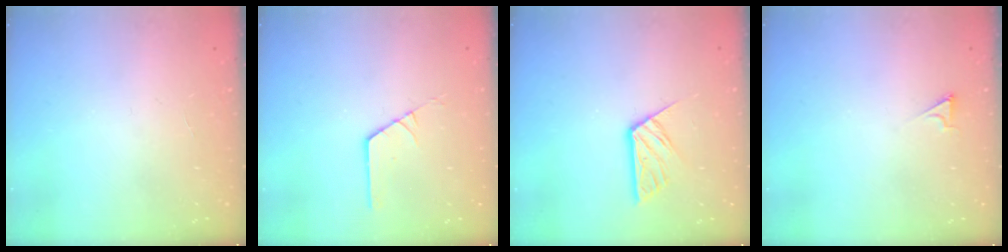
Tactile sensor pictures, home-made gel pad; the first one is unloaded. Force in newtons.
{"total": 1.3, "press": 1.3, "slide": 0.1}
{"total": 9.9, "press": 9.9, "slide": 0.7}
{"total": 2.1, "press": 2.1, "slide": 0.3}